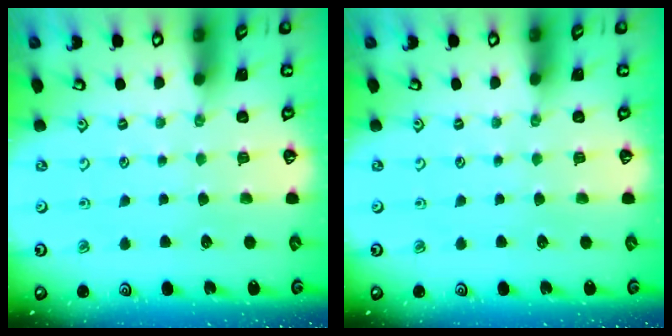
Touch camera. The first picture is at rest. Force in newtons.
{"total": 0.0}